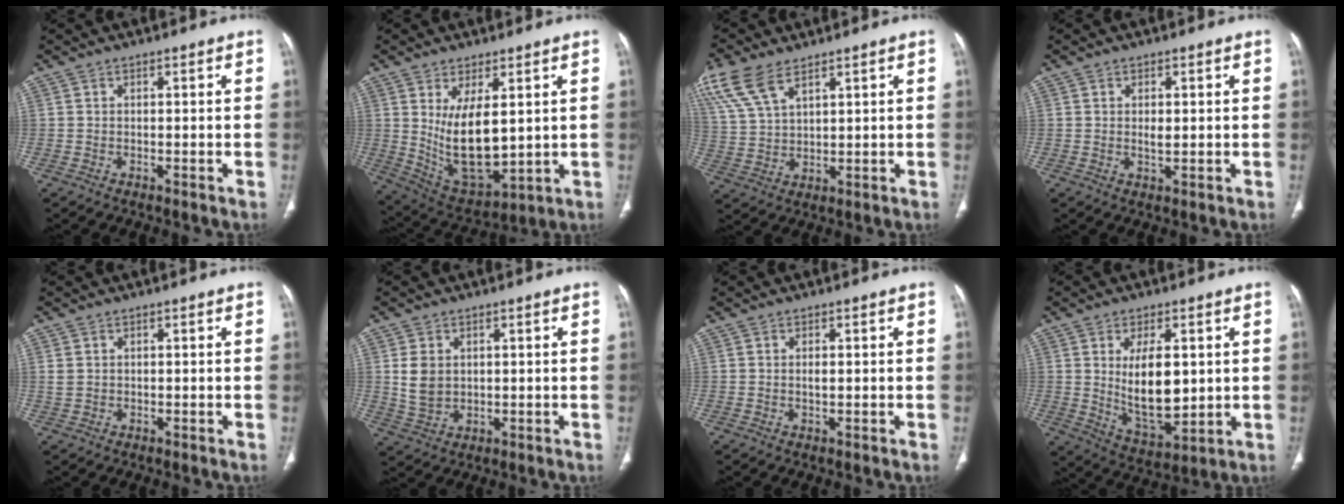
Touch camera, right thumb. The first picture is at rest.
{"total": 13.2, "force": [2.1, 5.9, 11.6], "torque": [-0.189, -0.030, 0.063]}
{"total": 12.3, "force": [7.8, 5.9, 7.5], "torque": [-0.167, -0.005, 0.161]}
{"total": 2.1, "force": [0.3, 1.0, 1.8], "torque": [-0.028, -0.004, 0.005]}
{"total": 1.7, "force": [0.4, 1.4, 0.9], "torque": [-0.022, 0.003, 0.013]}
{"total": 5.6, "force": [1.2, 4.2, 3.5], "torque": [-0.058, -0.008, 0.033]}
{"total": 1.3, "force": [0.1, 0.5, 1.1], "torque": [-0.020, -0.002, 0.002]}
{"total": 12.8, "force": [1.7, 6.3, 11.0], "torque": [-0.159, -0.026, 0.044]}